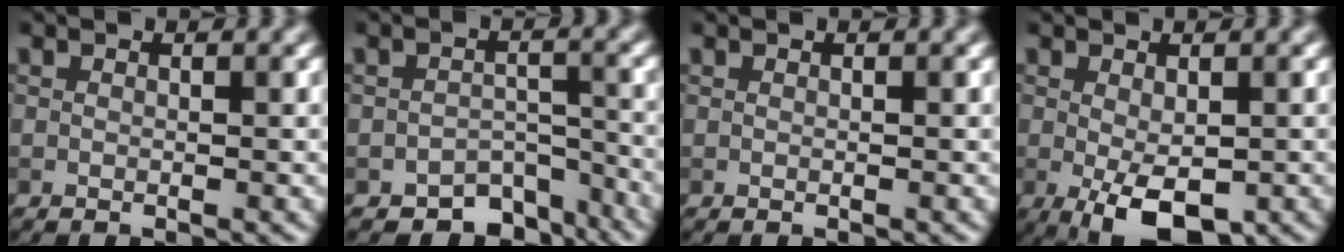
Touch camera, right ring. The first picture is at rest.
{"total": 4.7, "force": [-3.6, 2.5, 1.7], "torque": [-0.007, -0.007, -0.052]}
{"total": 0.0}
{"total": 4.8, "force": [-1.3, 2.3, 4.0], "torque": [-0.073, -0.014, -0.015]}